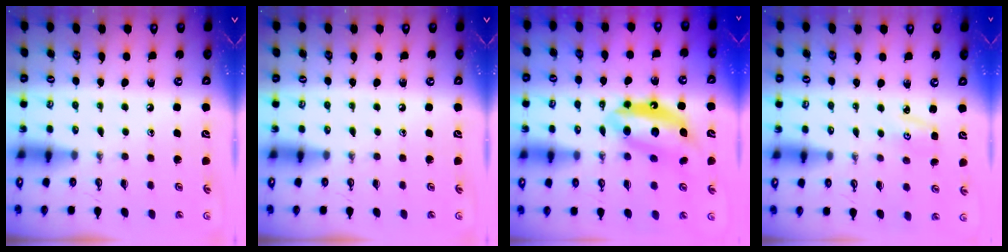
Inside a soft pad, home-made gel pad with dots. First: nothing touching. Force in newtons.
{"total": 0.0}
{"total": 13.4, "press": 13.4, "slide": 1.0}
{"total": 3.2, "press": 3.2, "slide": 0.4}